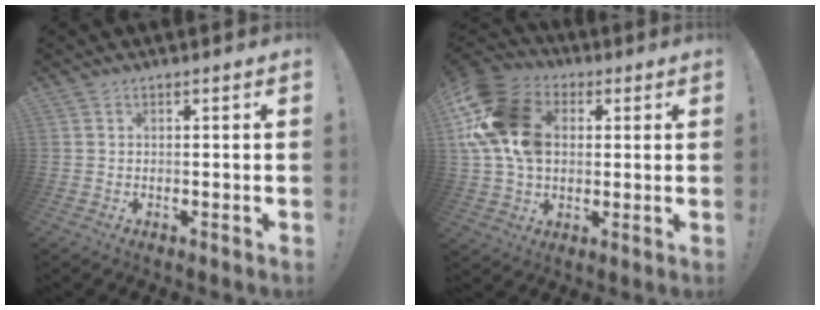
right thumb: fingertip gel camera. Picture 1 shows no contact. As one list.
[{"total": 19.8, "force": [4.6, 15.1, 12.0], "torque": [-0.205, -0.005, 0.090]}]